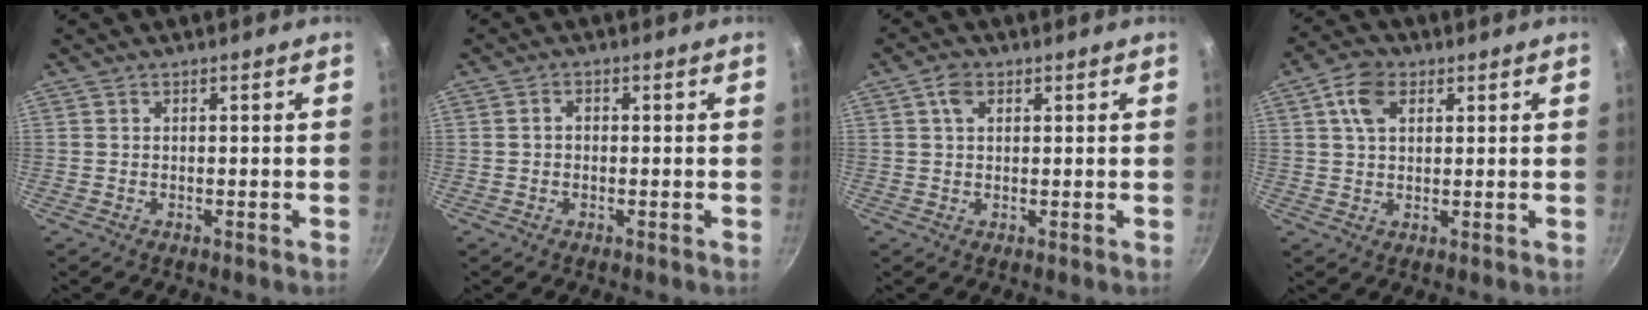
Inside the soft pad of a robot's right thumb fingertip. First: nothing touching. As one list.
[{"total": 1.5, "force": [-0.1, 1.2, 0.9], "torque": [-0.014, 0.007, -0.004]}, {"total": 3.0, "force": [1.3, 2.0, 1.8], "torque": [-0.029, -0.002, 0.020]}, {"total": 6.1, "force": [2.4, 4.0, 4.0], "torque": [-0.059, 0.004, 0.039]}]